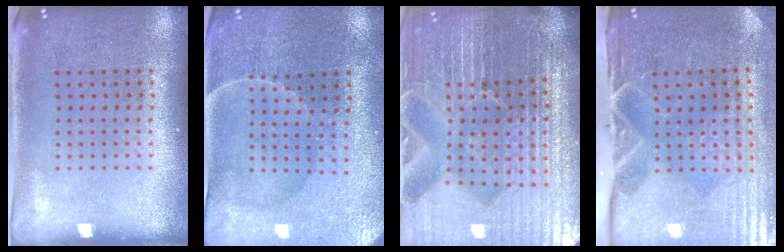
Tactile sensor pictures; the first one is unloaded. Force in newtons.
{"total": 0.9, "press": 0.8, "slide": 0.3}
{"total": 7.0, "press": 6.2, "slide": 3.4}
{"total": 4.8, "press": 4.1, "slide": 2.5}